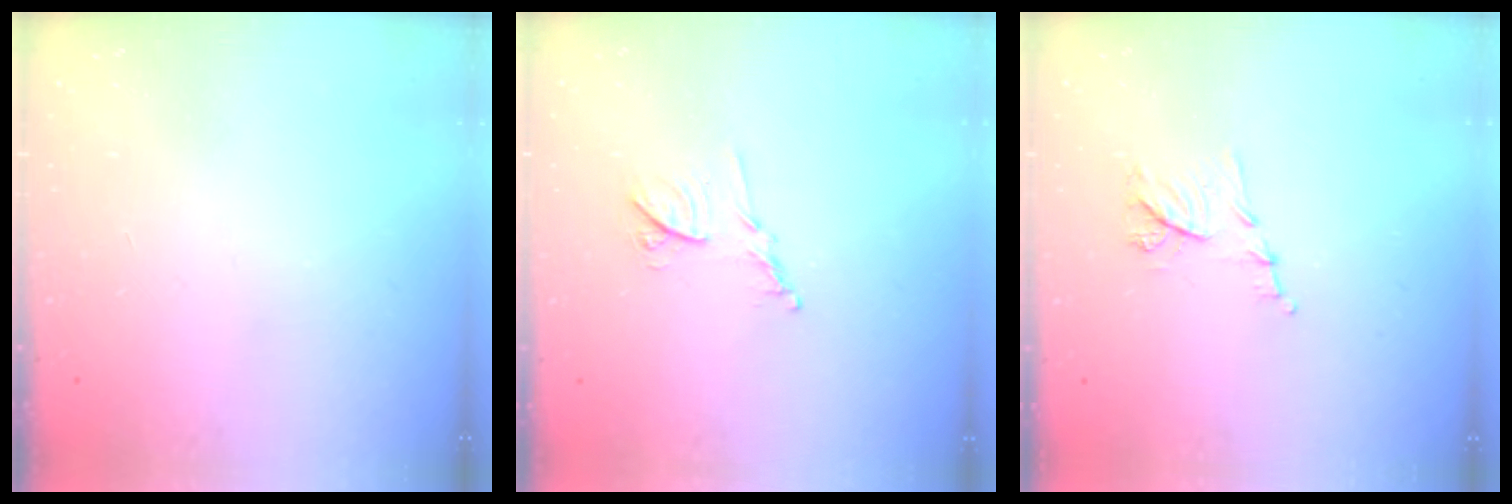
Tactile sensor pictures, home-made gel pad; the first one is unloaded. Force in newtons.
{"total": 8.7, "press": 8.7, "slide": 0.4}
{"total": 7.3, "press": 7.2, "slide": 0.9}